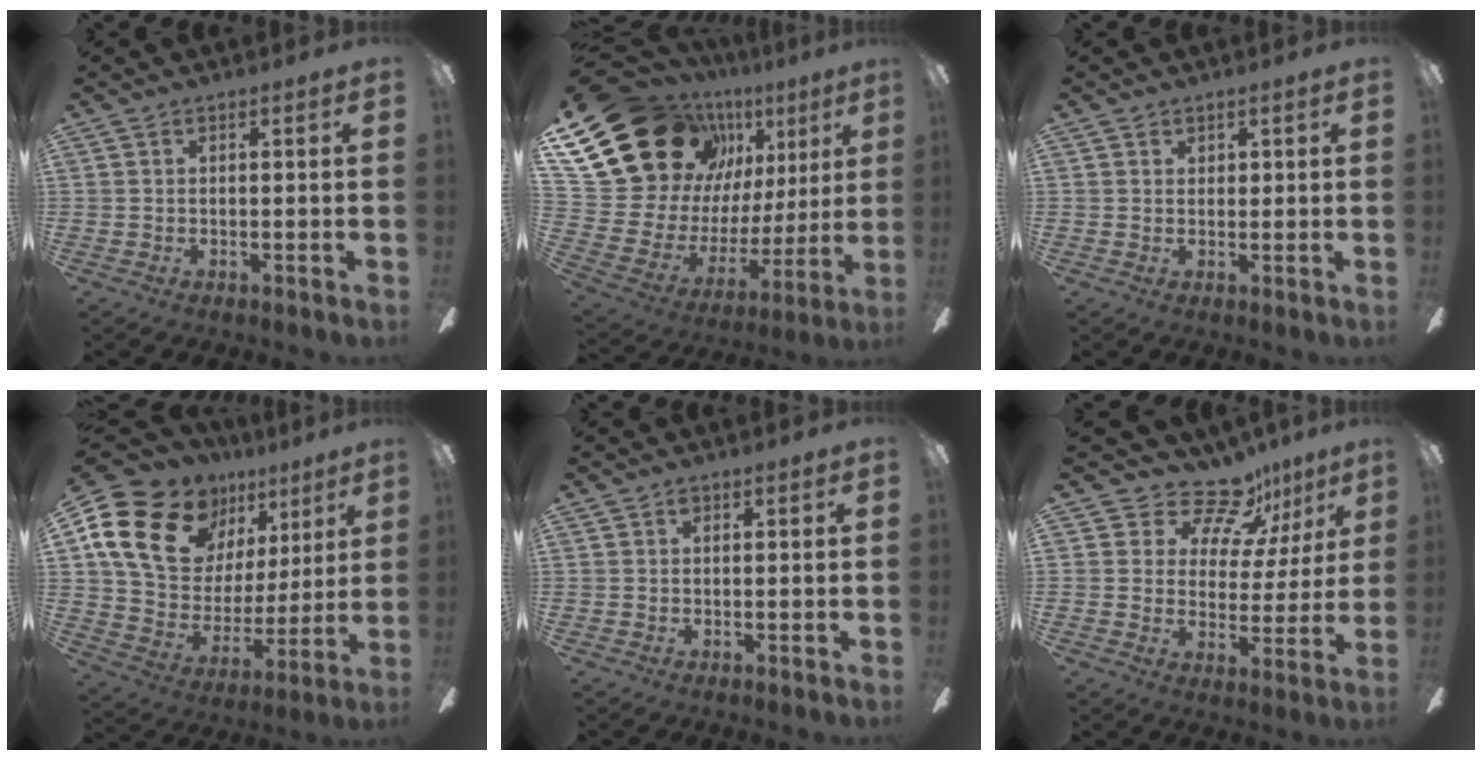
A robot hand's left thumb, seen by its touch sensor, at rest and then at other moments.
{"total": 25.1, "force": [13.3, 17.4, 12.2], "torque": [-0.239, -0.097, 0.276]}
{"total": 1.5, "force": [1.0, 1.0, 0.2], "torque": [0.004, -0.001, 0.017]}
{"total": 22.2, "force": [12.6, 14.7, 10.8], "torque": [-0.198, -0.063, 0.246]}
{"total": 1.0, "force": [0.5, 0.7, 0.4], "torque": [-0.009, 0.003, 0.009]}
{"total": 13.3, "force": [10.8, 6.3, 4.4], "torque": [-0.076, -0.083, 0.197]}